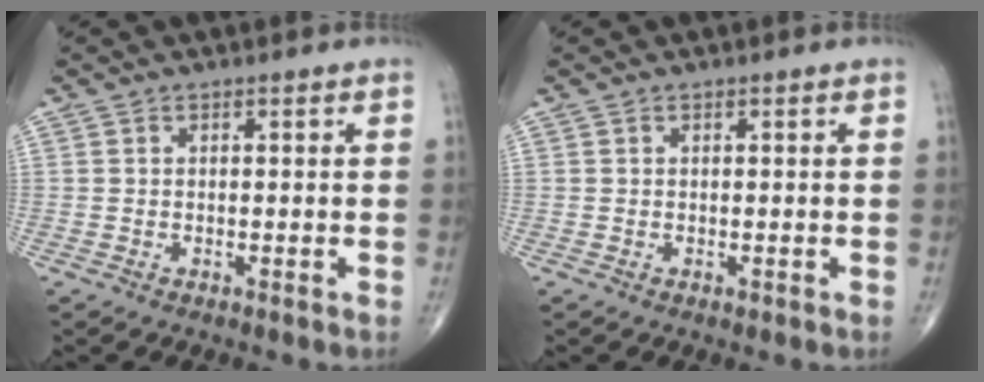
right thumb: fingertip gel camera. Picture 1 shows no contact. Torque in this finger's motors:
{"motor_torque": [-0.09, 0.06, -0.31, -0.23, 0.01]}